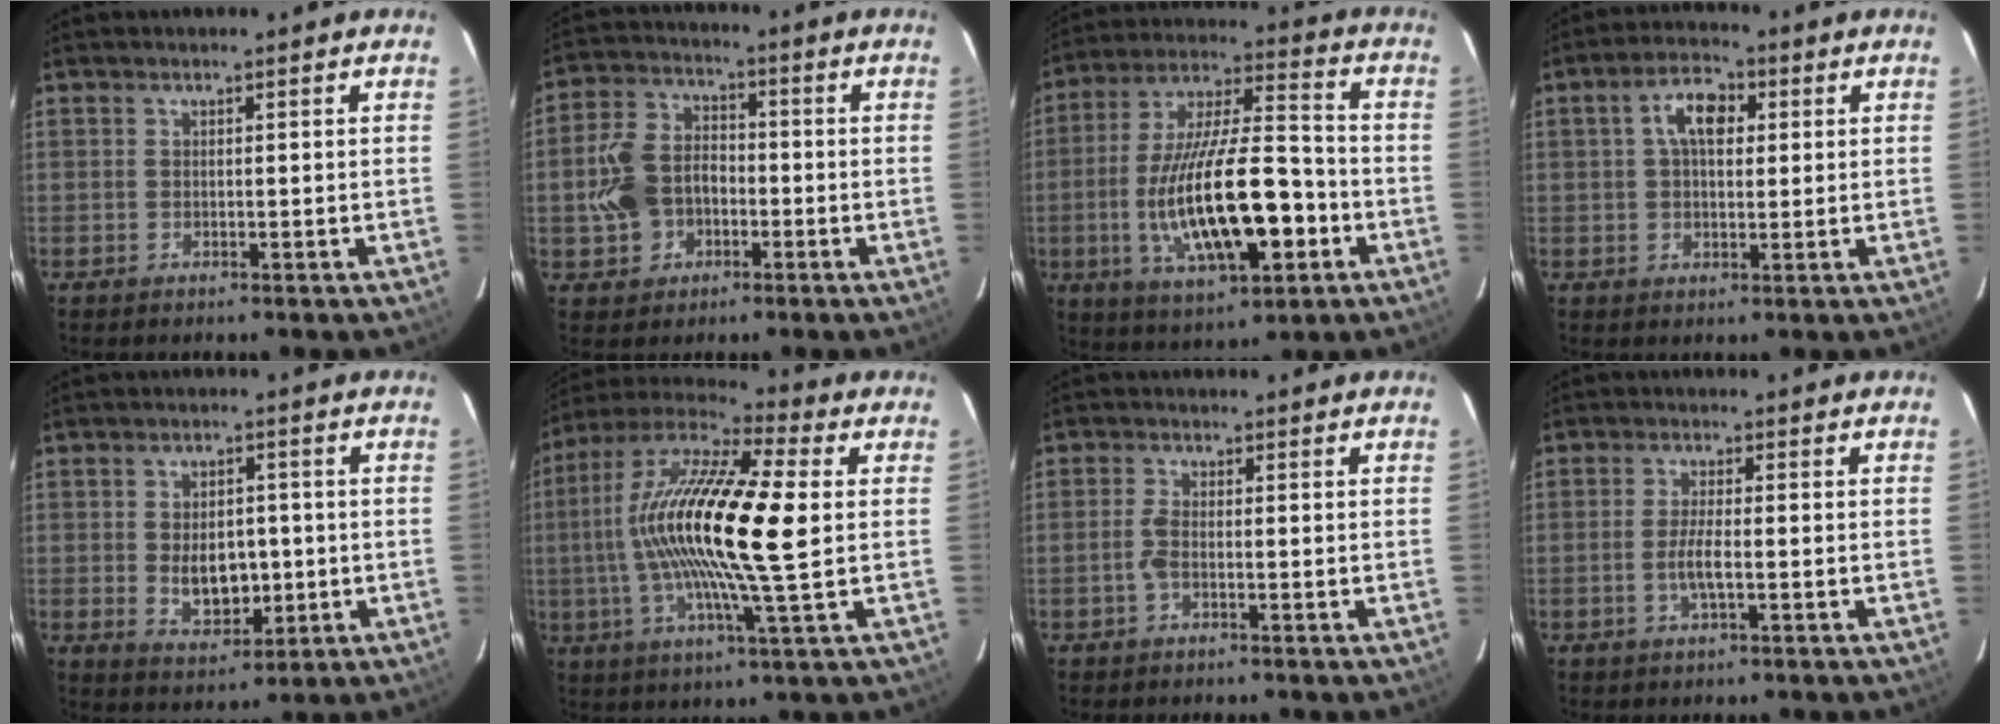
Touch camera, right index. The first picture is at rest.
{"total": 10.2, "force": [-2.7, 8.0, 5.8], "torque": [-0.138, 0.021, -0.042]}
{"total": 21.7, "force": [-5.9, 7.0, 19.7], "torque": [-0.375, -0.005, -0.087]}
{"total": 6.8, "force": [1.7, 3.9, 5.3], "torque": [-0.093, 0.022, 0.029]}
{"total": 8.0, "force": [-0.7, 5.0, 6.2], "torque": [-0.112, -0.004, 0.001]}
{"total": 22.4, "force": [1.9, 3.4, 22.0], "torque": [-0.398, 0.010, 0.011]}
{"total": 2.2, "force": [-0.8, 0.5, 1.9], "torque": [-0.046, 0.002, -0.018]}
{"total": 3.8, "force": [-1.1, 0.4, 3.6], "torque": [-0.069, -0.003, -0.021]}